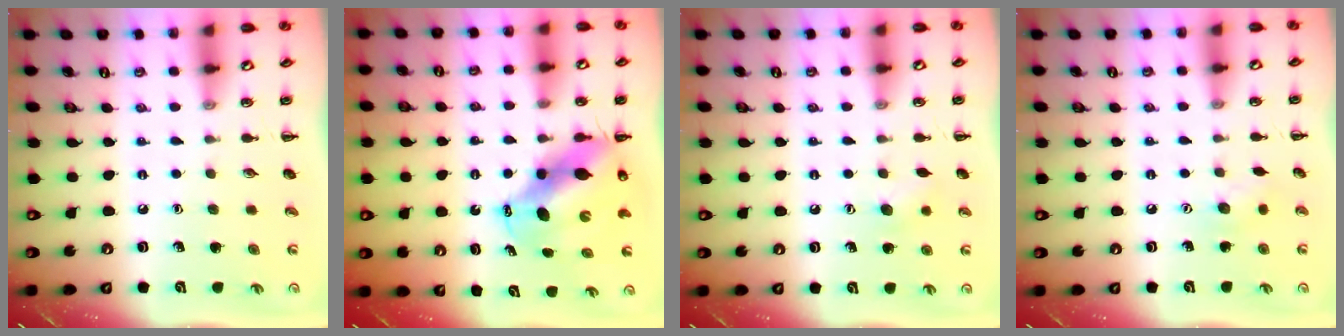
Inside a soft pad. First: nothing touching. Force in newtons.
{"total": 10.6, "press": 10.2, "slide": 3.0}
{"total": 6.8, "press": 6.7, "slide": 1.3}
{"total": 5.8, "press": 5.7, "slide": 0.7}